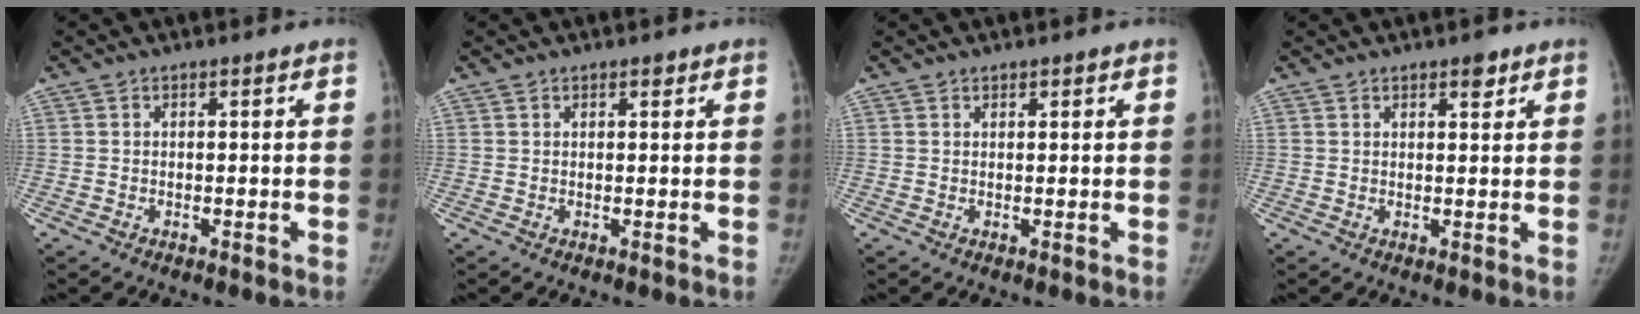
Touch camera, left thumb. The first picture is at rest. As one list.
[{"total": 1.2, "force": [0.8, 0.6, 0.6], "torque": [-0.001, -0.002, 0.008]}, {"total": 0.9, "force": [0.7, 0.5, 0.3], "torque": [0.005, -0.003, 0.006]}, {"total": 2.6, "force": [1.7, 1.2, 1.5], "torque": [-0.010, -0.008, 0.023]}]